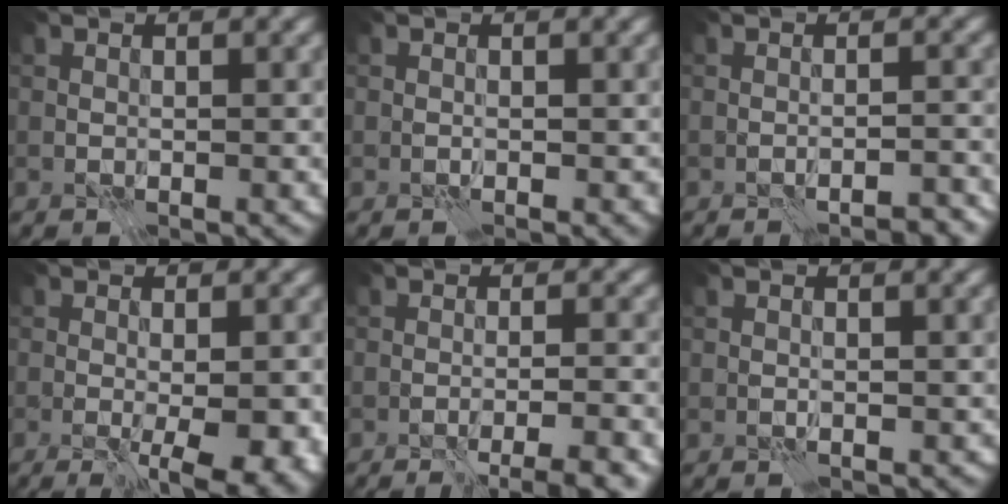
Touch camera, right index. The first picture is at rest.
{"total": 0.0}
{"total": 2.1, "force": [-2.0, -0.1, 0.8], "torque": [-0.008, 0.000, -0.028]}
{"total": 5.4, "force": [-1.9, 1.1, 5.0], "torque": [-0.069, -0.018, -0.022]}
{"total": 5.4, "force": [-3.9, 0.7, 3.6], "torque": [-0.036, 0.002, -0.051]}
{"total": 0.0}